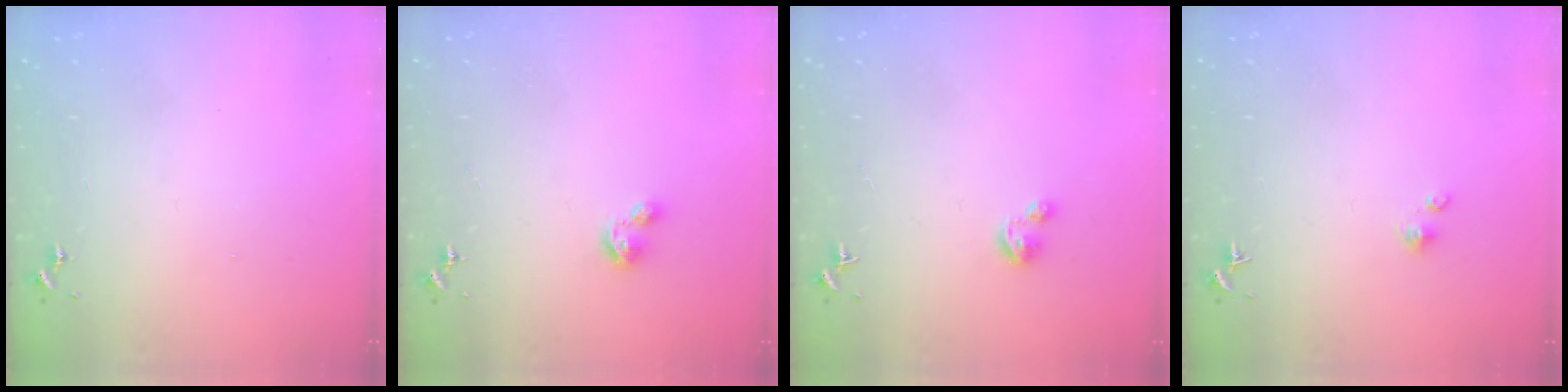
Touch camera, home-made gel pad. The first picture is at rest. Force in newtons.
{"total": 3.9, "press": 3.9, "slide": 0.5}
{"total": 2.8, "press": 2.8, "slide": 0.2}
{"total": 2.2, "press": 2.2, "slide": 0.2}